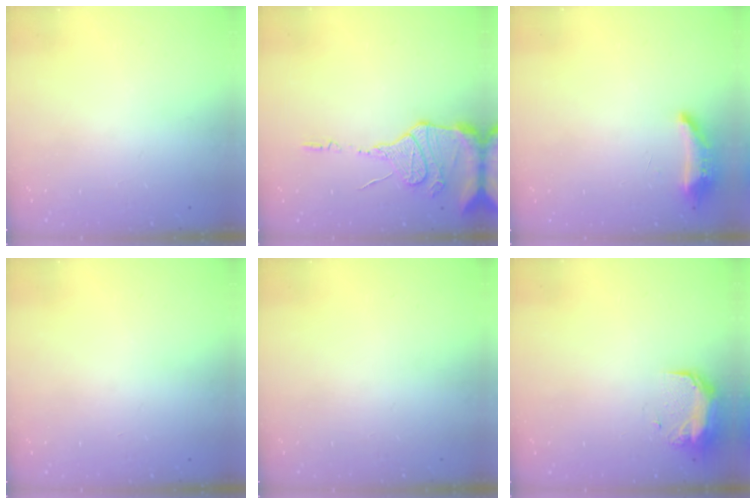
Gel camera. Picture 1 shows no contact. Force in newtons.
{"total": 13.5, "press": 13.4, "slide": 1.7}
{"total": 8.5, "press": 8.4, "slide": 1.6}
{"total": 0.0}
{"total": 0.0}
{"total": 9.1, "press": 9.0, "slide": 1.5}